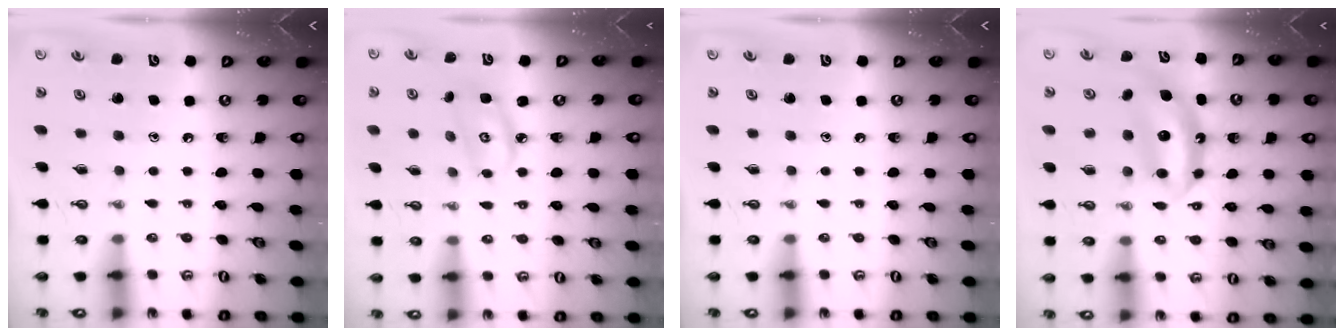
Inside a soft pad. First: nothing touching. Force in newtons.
{"total": 5.2, "press": 5.2, "slide": 0.2}
{"total": 0.0}
{"total": 7.0, "press": 7.0, "slide": 0.5}